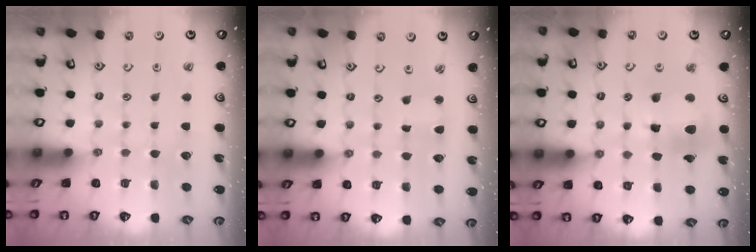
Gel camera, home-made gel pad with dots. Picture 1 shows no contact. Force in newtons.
{"total": 2.2, "press": 2.2, "slide": 0.3}
{"total": 12.5, "press": 12.4, "slide": 1.7}